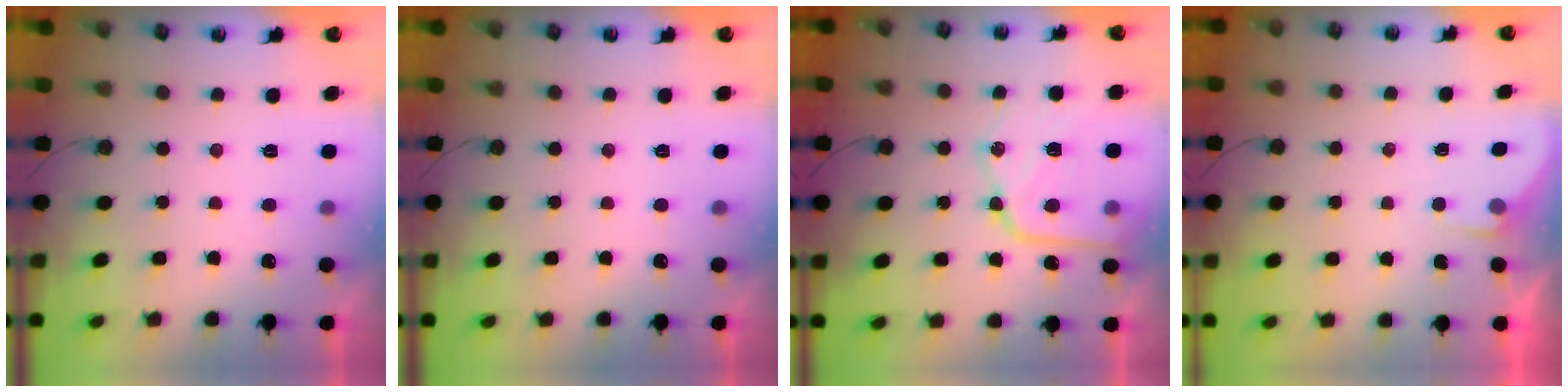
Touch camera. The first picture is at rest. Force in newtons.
{"total": 0.0}
{"total": 17.2, "press": 17.1, "slide": 1.2}
{"total": 1.8, "press": 1.7, "slide": 0.4}